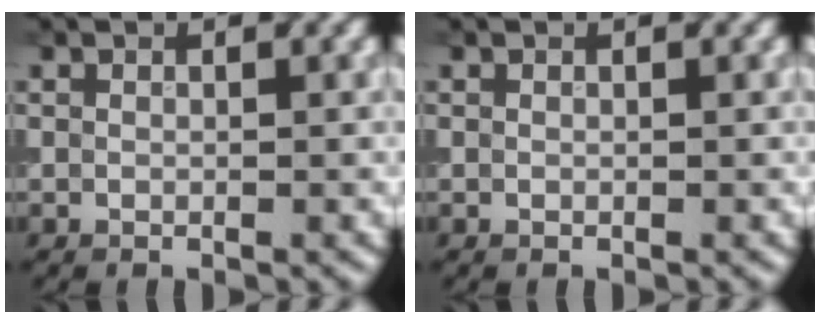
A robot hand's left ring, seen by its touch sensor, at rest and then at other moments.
{"total": 0.0}